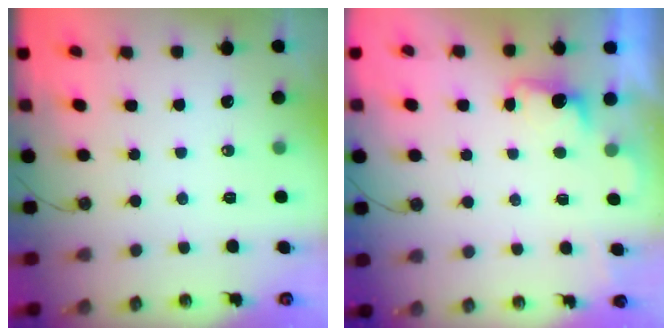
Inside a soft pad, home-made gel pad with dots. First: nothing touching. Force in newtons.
{"total": 1.3, "press": 1.0, "slide": 0.8}